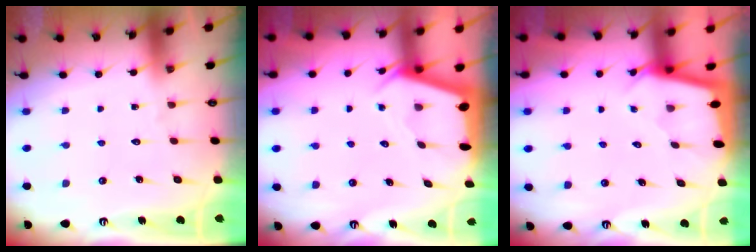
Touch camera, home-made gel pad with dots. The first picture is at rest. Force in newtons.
{"total": 2.4, "press": 2.4, "slide": 0.4}
{"total": 1.9, "press": 1.9, "slide": 0.2}